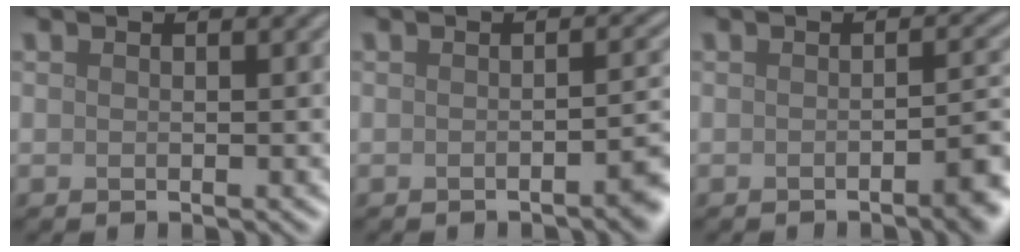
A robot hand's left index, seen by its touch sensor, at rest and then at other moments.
{"total": 2.4, "force": [-1.2, 0.5, 2.0], "torque": [-0.020, 0.003, -0.021]}
{"total": 3.4, "force": [-1.6, 0.8, 2.9], "torque": [-0.033, 0.001, -0.028]}